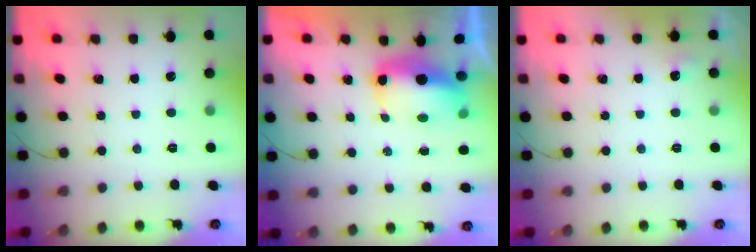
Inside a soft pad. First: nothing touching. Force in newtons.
{"total": 7.2, "press": 7.0, "slide": 1.4}
{"total": 11.5, "press": 3.2, "slide": 11.1}